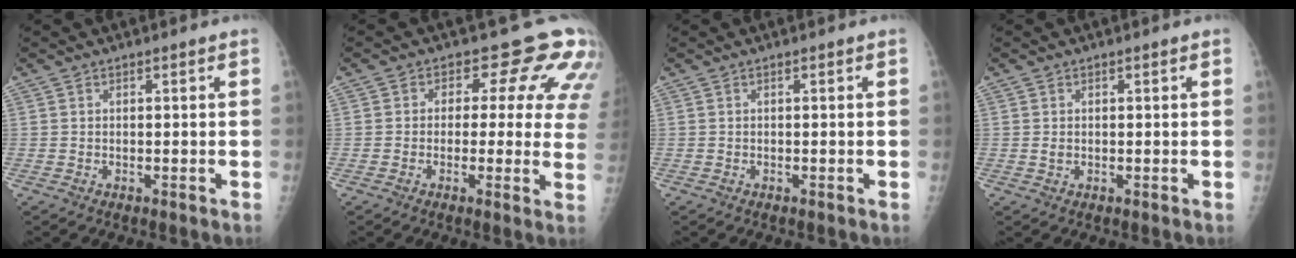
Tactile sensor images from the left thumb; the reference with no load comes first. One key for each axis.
{"total": 12.1, "fx": 6.6, "fy": 7.0, "fz": 7.4, "tx": -0.030, "ty": -0.022, "tz": 0.052}
{"total": 0.0}
{"total": 1.0, "fx": 0.2, "fy": 0.9, "fz": 0.4, "tx": -0.001, "ty": 0.001, "tz": 0.003}